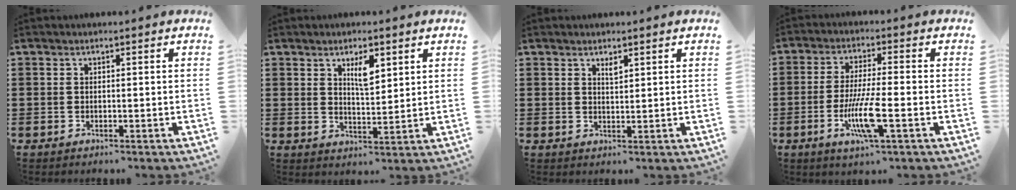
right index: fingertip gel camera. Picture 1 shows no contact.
{"total": 4.3, "force": [2.3, 1.5, 3.3], "torque": [-0.047, -0.004, 0.033]}
{"total": 1.6, "force": [1.2, 0.5, 0.9], "torque": [-0.012, -0.001, 0.018]}
{"total": 8.4, "force": [-2.8, 1.2, 7.8], "torque": [-0.161, -0.017, -0.055]}